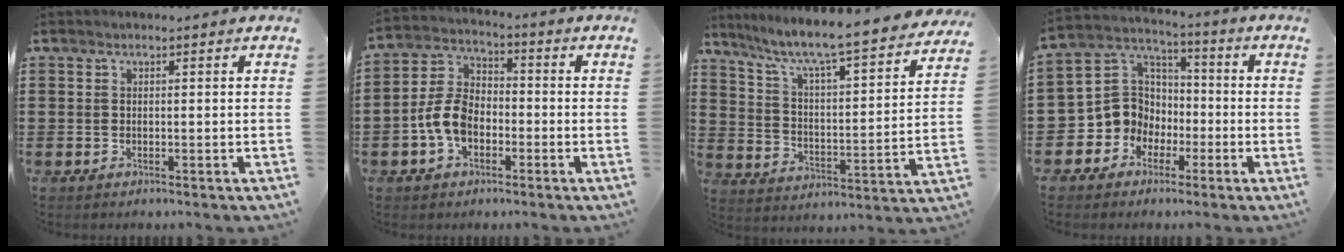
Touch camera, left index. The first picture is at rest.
{"total": 7.4, "force": [-2.7, 4.9, 4.9], "torque": [-0.129, 0.009, -0.061]}
{"total": 6.6, "force": [5.6, 0.0, 3.4], "torque": [-0.091, -0.050, 0.086]}
{"total": 8.9, "force": [-2.1, 8.4, 2.3], "torque": [-0.098, 0.003, -0.042]}